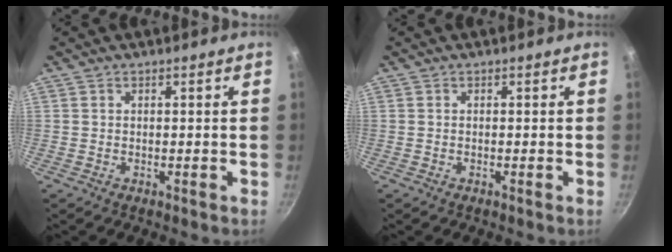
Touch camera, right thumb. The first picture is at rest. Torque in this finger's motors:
{"motor_torque": [-0.22, 0.24, 0.04, -0.47, 0.06]}